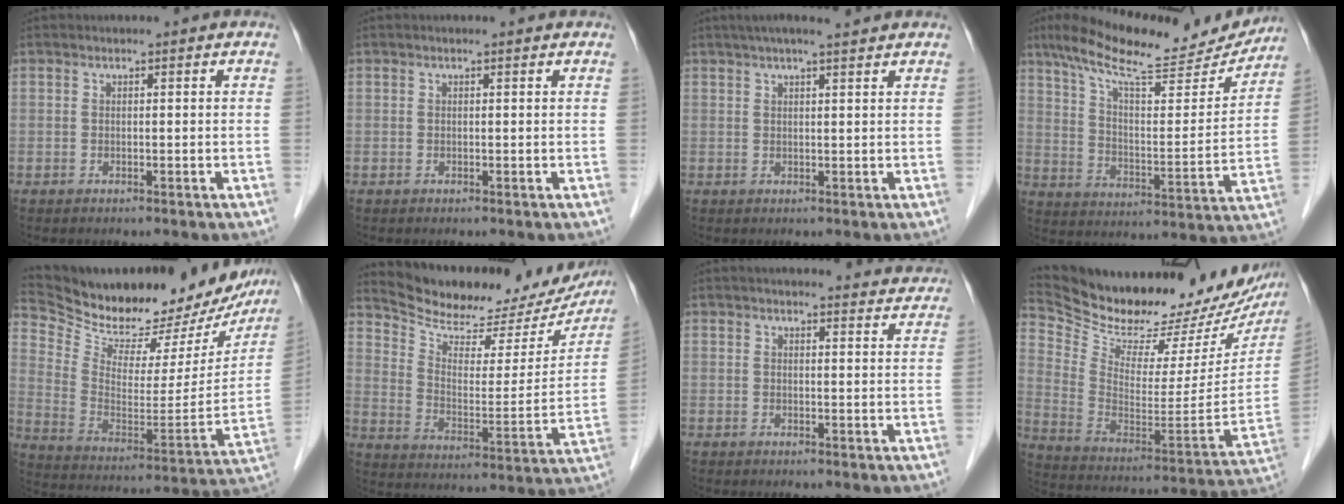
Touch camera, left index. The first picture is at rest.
{"total": 0.8, "force": [0.7, 0.1, 0.2], "torque": [-0.011, 0.006, 0.008]}
{"total": 7.4, "force": [6.3, 0.2, 4.0], "torque": [-0.058, 0.026, 0.084]}
{"total": 20.0, "force": [17.4, 3.4, 9.3], "torque": [-0.152, -0.001, 0.258]}
{"total": 27.5, "force": [24.4, 7.2, 10.4], "torque": [-0.174, -0.056, 0.341]}
{"total": 21.2, "force": [19.7, 5.6, 5.5], "torque": [-0.074, -0.039, 0.266]}
{"total": 10.8, "force": [10.5, 1.7, 2.0], "torque": [0.003, 0.000, 0.099]}
{"total": 28.6, "force": [24.3, 7.1, 13.2], "torque": [-0.228, -0.058, 0.350]}